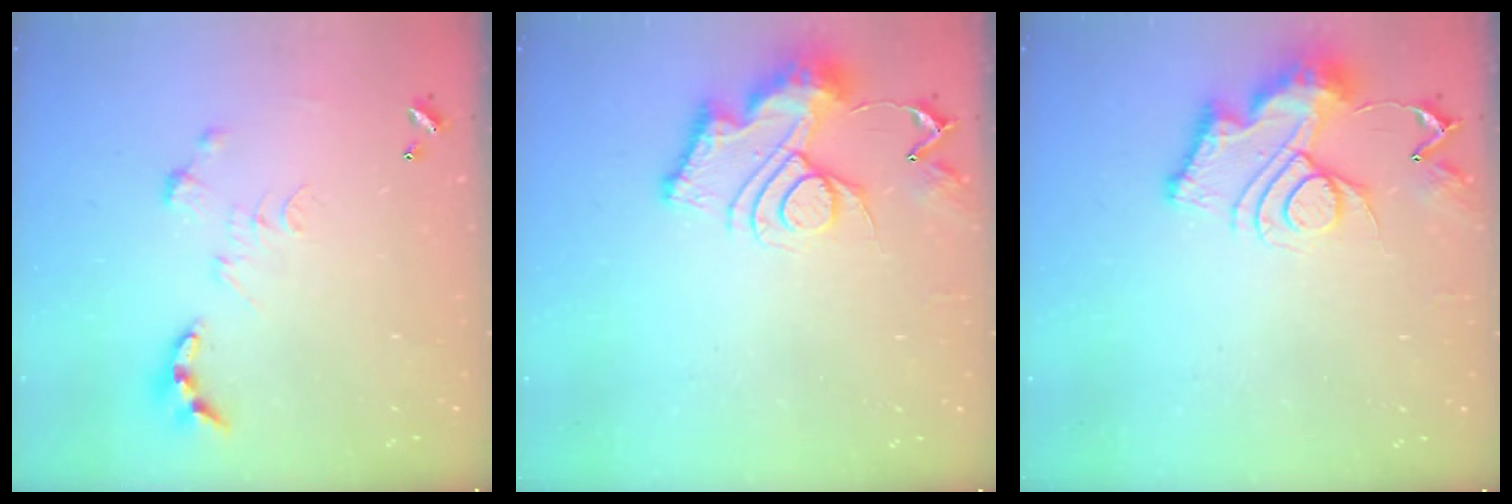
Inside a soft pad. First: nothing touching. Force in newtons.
{"total": 15.3, "press": 15.3, "slide": 1.2}
{"total": 15.3, "press": 15.3, "slide": 1.2}